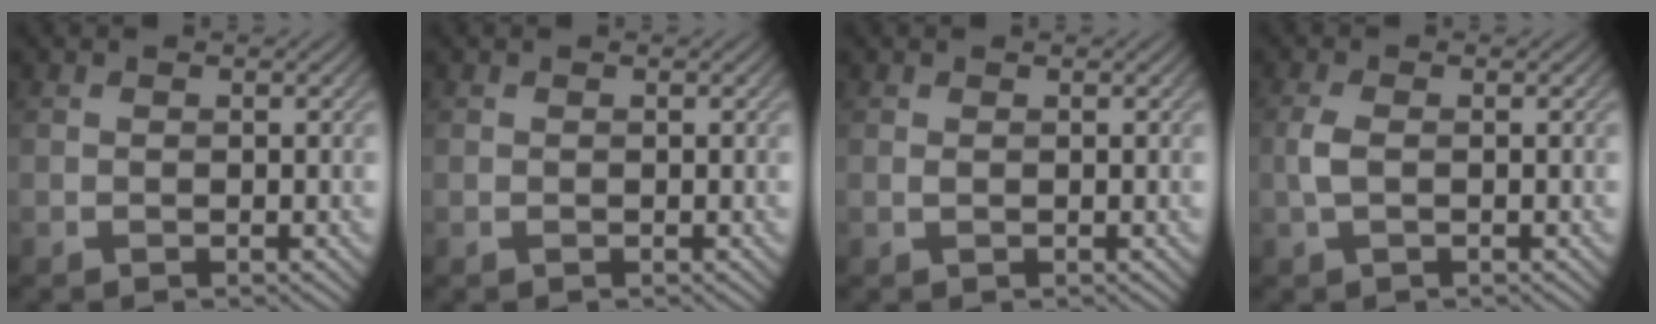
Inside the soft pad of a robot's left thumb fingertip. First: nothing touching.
{"total": 0.0}
{"total": 0.0}
{"total": 2.1, "force": [-0.2, 0.9, 1.9], "torque": [-0.051, 0.003, -0.008]}